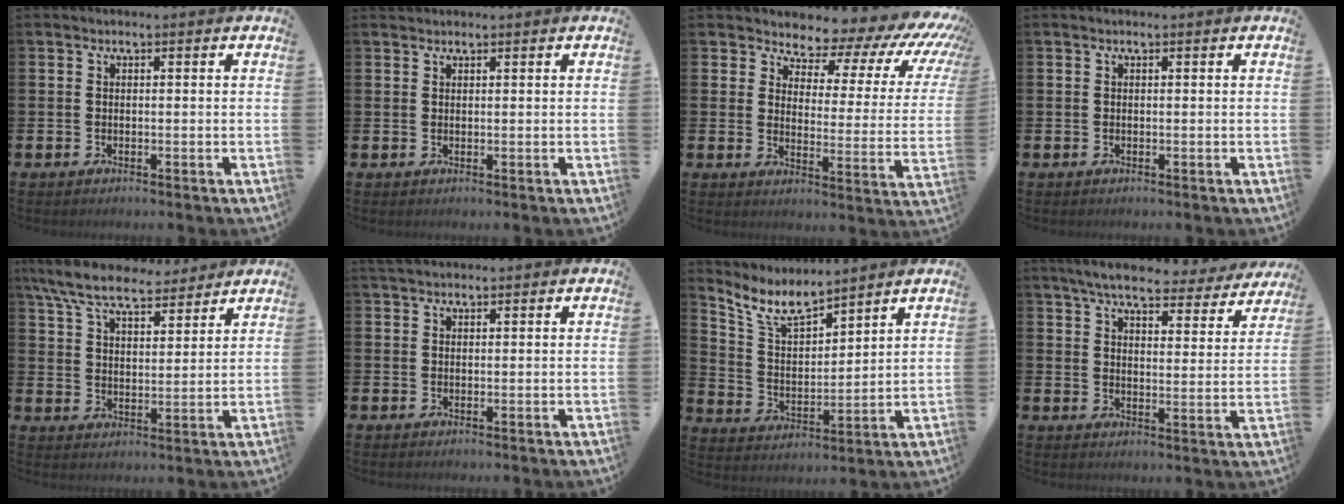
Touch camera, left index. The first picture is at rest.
{"total": 1.0, "force": [1.0, 0.2, -0.1], "torque": [0.016, -0.004, 0.016]}
{"total": 5.4, "force": [4.8, 2.3, 1.0], "torque": [-0.017, -0.061, 0.068]}
{"total": 0.0}
{"total": 8.5, "force": [7.6, 2.1, 3.0], "torque": [-0.087, -0.035, 0.138]}
{"total": 1.7, "force": [1.5, 0.6, 0.4], "torque": [0.004, 0.000, 0.025]}
{"total": 7.7, "force": [6.6, 2.1, 3.2], "torque": [-0.089, -0.032, 0.118]}
{"total": 6.5, "force": [6.0, 1.0, 2.3], "torque": [-0.051, -0.037, 0.100]}